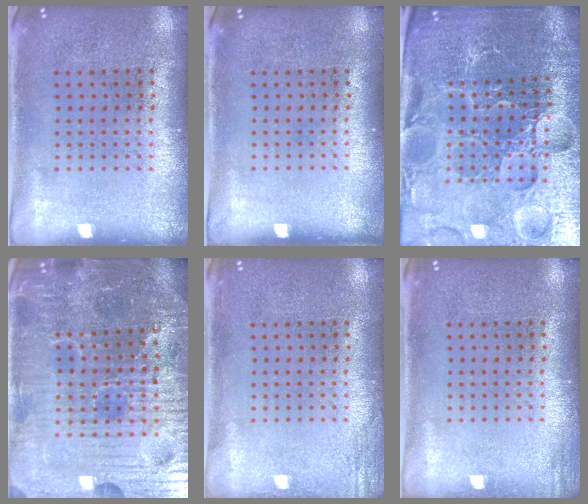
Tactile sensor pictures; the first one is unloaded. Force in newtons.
{"total": 0.0}
{"total": 5.3, "press": 5.0, "slide": 1.6}
{"total": 6.0, "press": 5.7, "slide": 2.0}
{"total": 1.8, "press": 1.8, "slide": 0.2}
{"total": 0.9, "press": 0.9, "slide": 0.1}